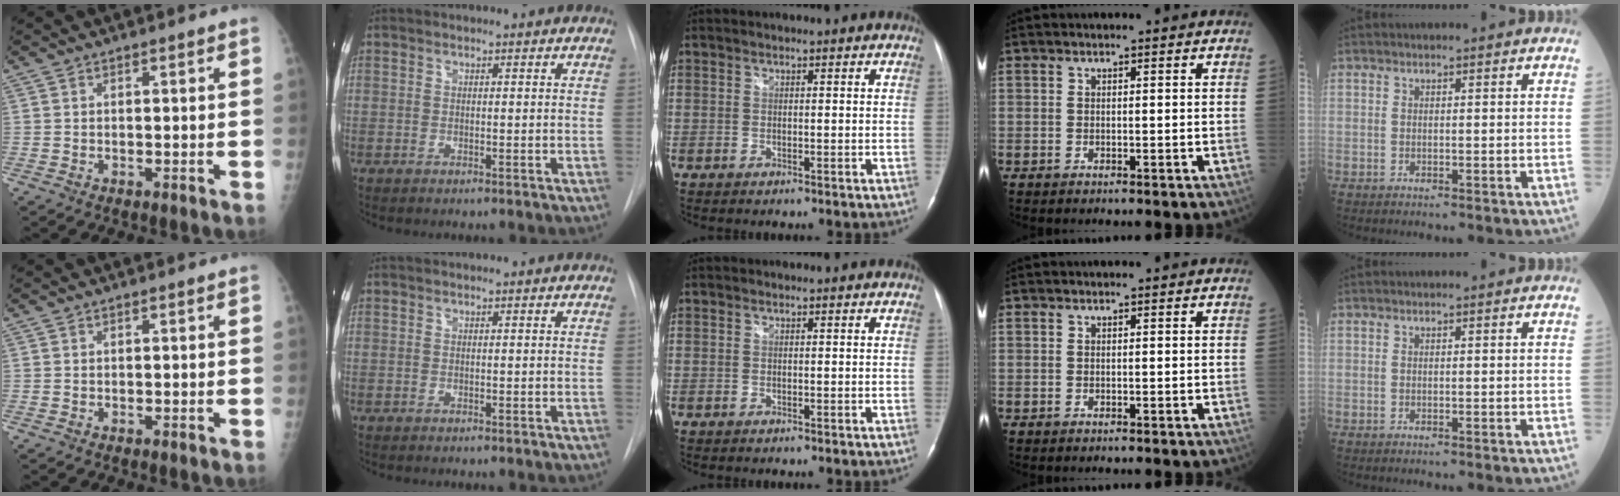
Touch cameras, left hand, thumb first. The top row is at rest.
{}